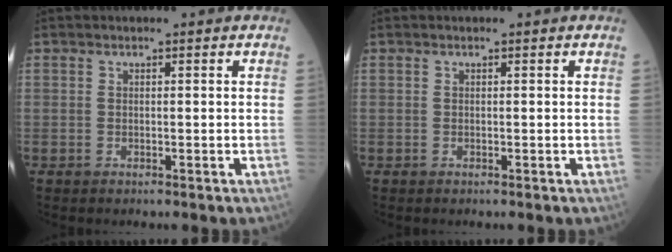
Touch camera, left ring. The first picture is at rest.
{"total": 0.0}